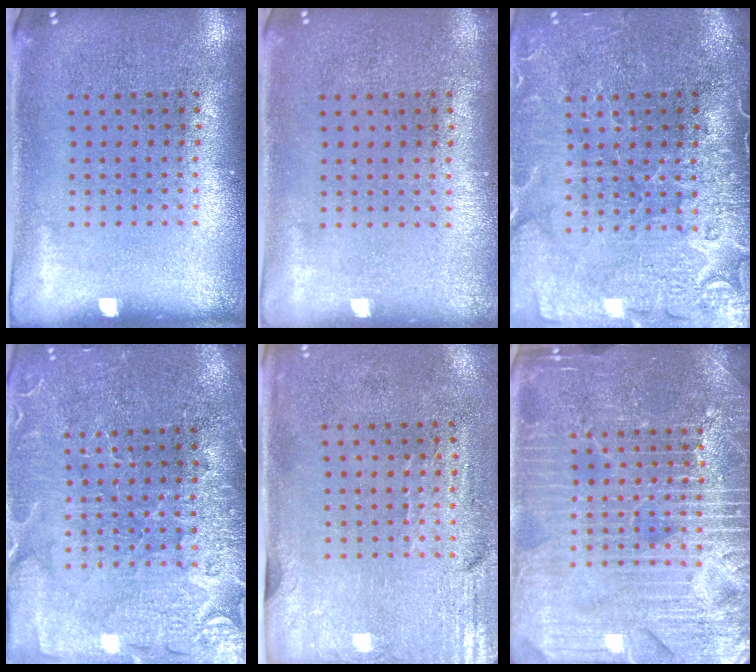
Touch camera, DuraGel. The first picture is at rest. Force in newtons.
{"total": 0.0}
{"total": 3.9, "press": 3.6, "slide": 1.5}
{"total": 3.5, "press": 3.4, "slide": 0.9}
{"total": 3.0, "press": 2.5, "slide": 1.6}
{"total": 7.1, "press": 7.0, "slide": 0.9}